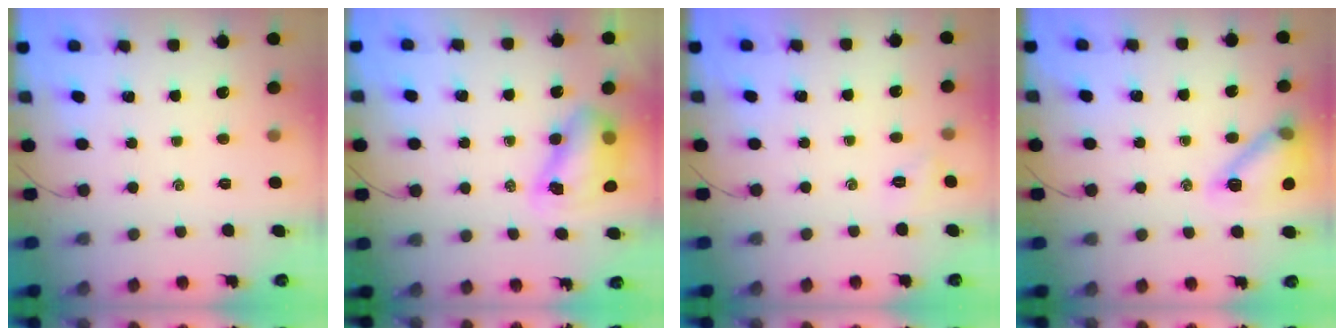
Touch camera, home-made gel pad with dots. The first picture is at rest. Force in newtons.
{"total": 8.2, "press": 8.0, "slide": 2.0}
{"total": 2.2, "press": 2.2, "slide": 0.6}
{"total": 14.2, "press": 14.2, "slide": 0.9}